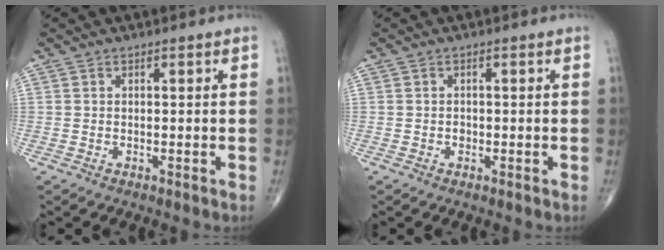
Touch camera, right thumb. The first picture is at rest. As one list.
[{"total": 0.8, "force": [-0.3, 0.7, 0.4], "torque": [-0.003, 0.003, -0.006]}]